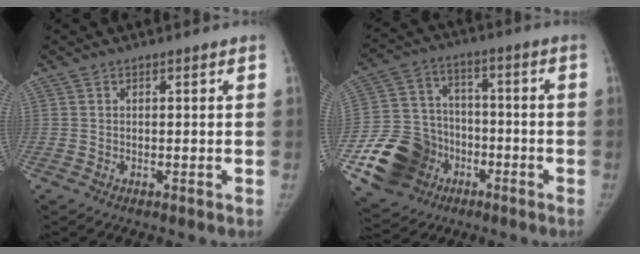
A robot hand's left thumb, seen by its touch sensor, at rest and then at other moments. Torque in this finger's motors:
{"motor_torque": [-0.42, 0.60, 0.09, 0.12, 0.06]}